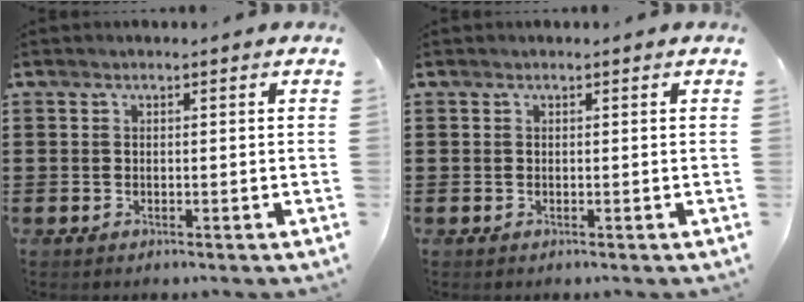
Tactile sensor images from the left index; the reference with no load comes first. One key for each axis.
{"total": 0.0}